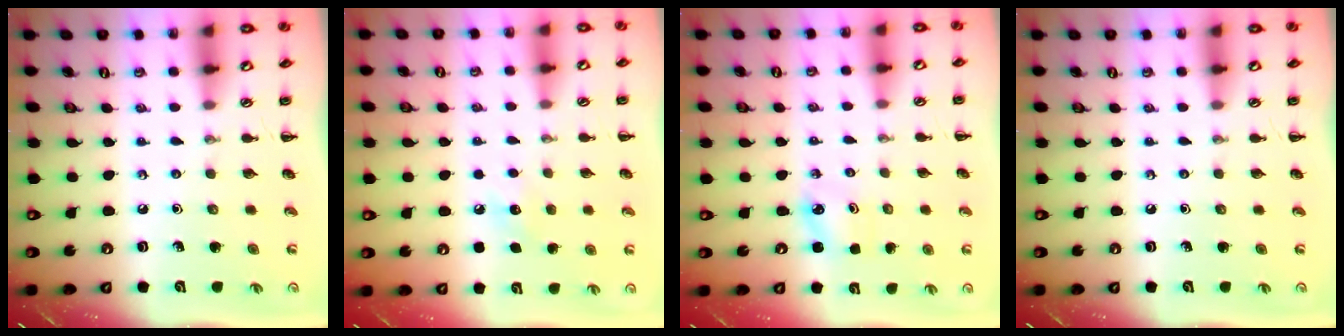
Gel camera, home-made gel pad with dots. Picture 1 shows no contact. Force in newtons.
{"total": 6.2, "press": 5.9, "slide": 1.8}
{"total": 2.2, "press": 2.2, "slide": 0.3}
{"total": 0.0}